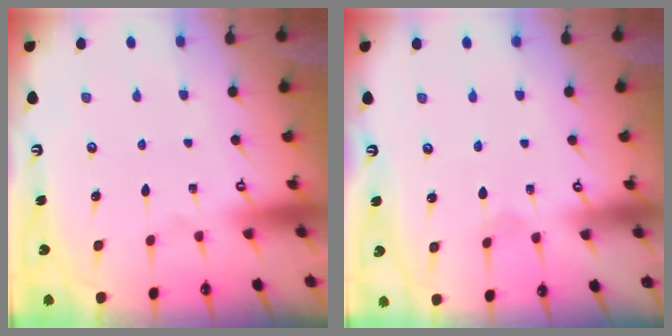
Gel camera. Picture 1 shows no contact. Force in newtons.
{"total": 0.9, "press": 0.9, "slide": 0.0}